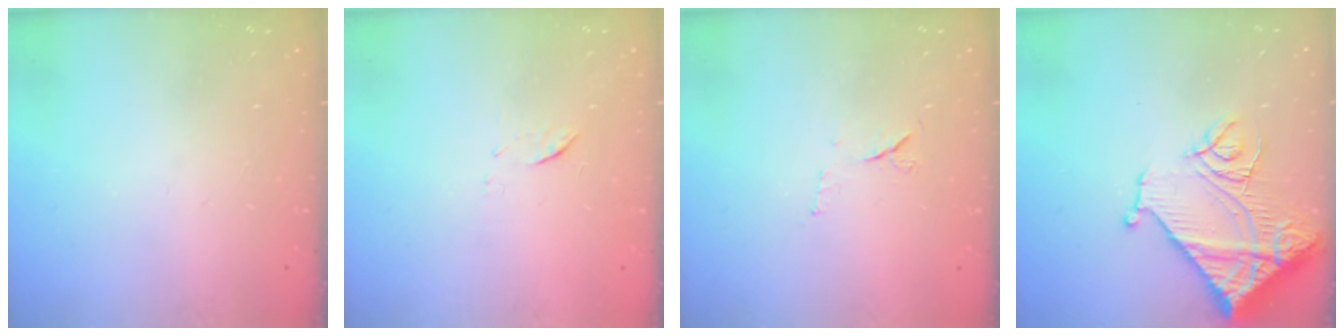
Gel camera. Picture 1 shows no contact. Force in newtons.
{"total": 5.2, "press": 5.1, "slide": 0.7}
{"total": 6.2, "press": 6.2, "slide": 0.9}
{"total": 16.9, "press": 16.9, "slide": 1.6}